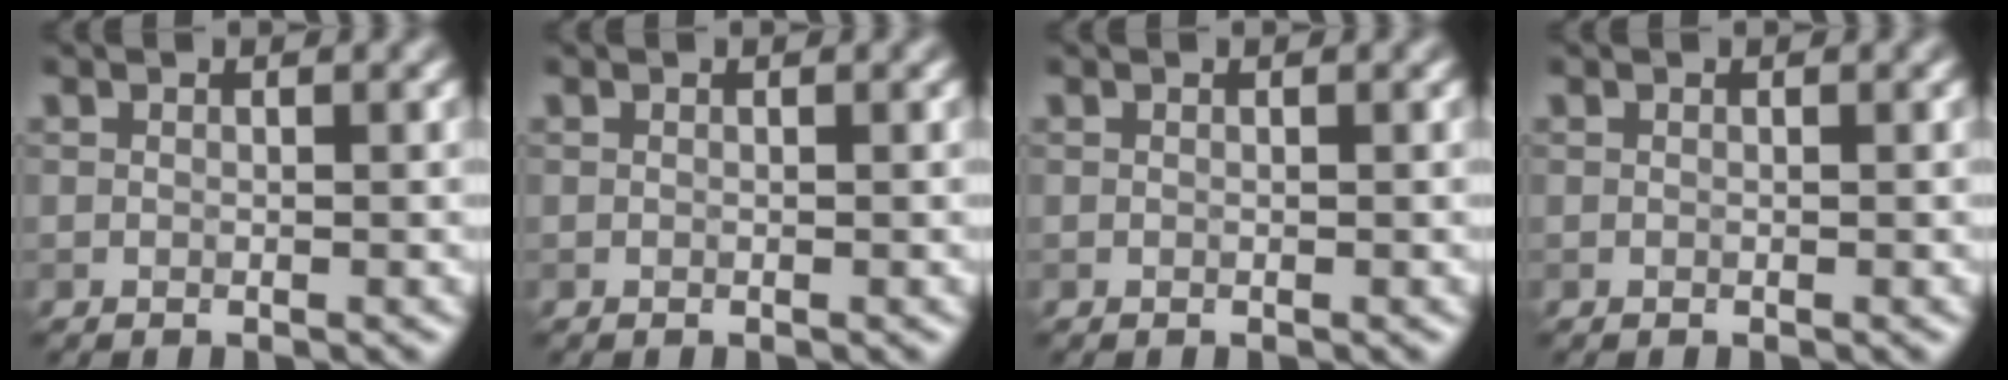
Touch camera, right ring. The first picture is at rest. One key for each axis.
{"total": 0.0}
{"total": 0.0}
{"total": 0.0}